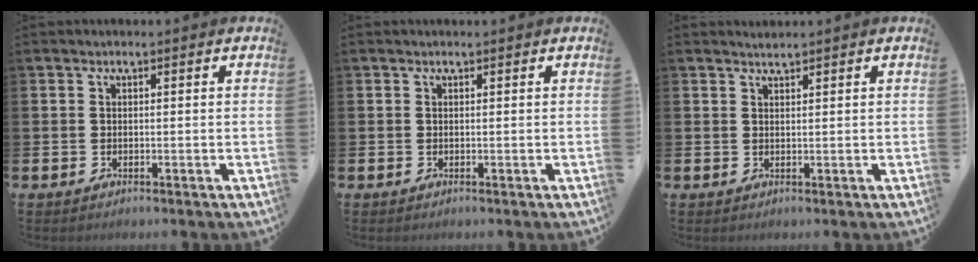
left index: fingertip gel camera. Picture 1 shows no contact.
{"total": 0.0}
{"total": 1.1, "force": [1.1, -0.1, 0.1], "torque": [-0.002, -0.001, 0.021]}